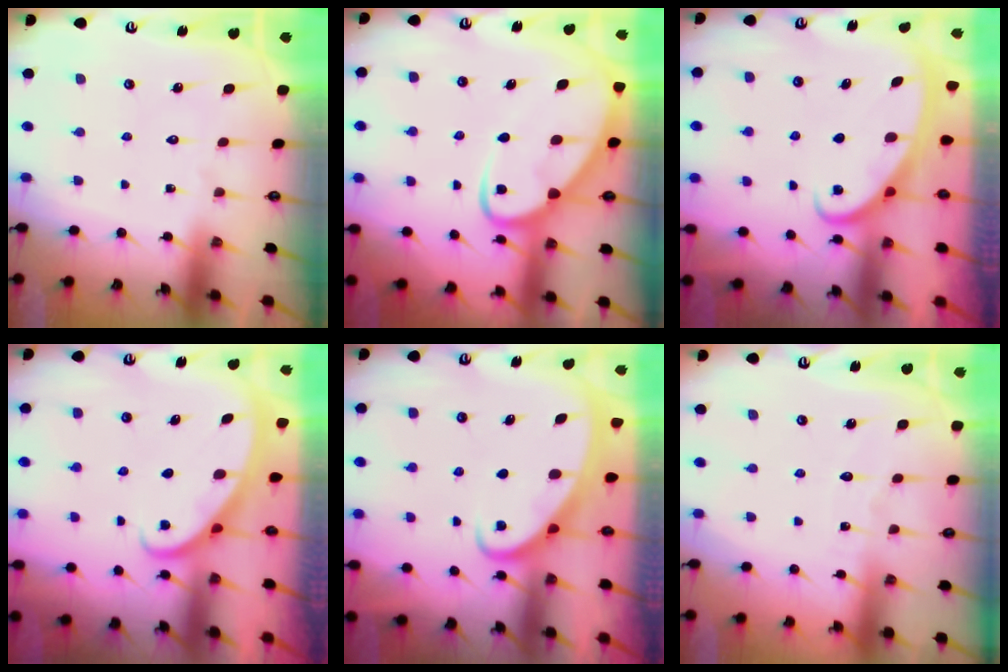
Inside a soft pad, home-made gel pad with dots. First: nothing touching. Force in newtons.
{"total": 7.2, "press": 7.2, "slide": 0.8}
{"total": 2.7, "press": 2.7, "slide": 0.4}
{"total": 2.8, "press": 2.8, "slide": 0.1}
{"total": 2.5, "press": 2.5, "slide": 0.3}
{"total": 3.0, "press": 2.9, "slide": 0.3}